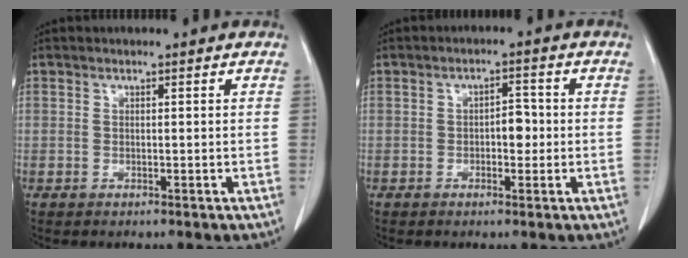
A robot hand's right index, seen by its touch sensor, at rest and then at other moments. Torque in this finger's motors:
{"motor_torque": [0.39, 0.00, 0.13, 0.03]}